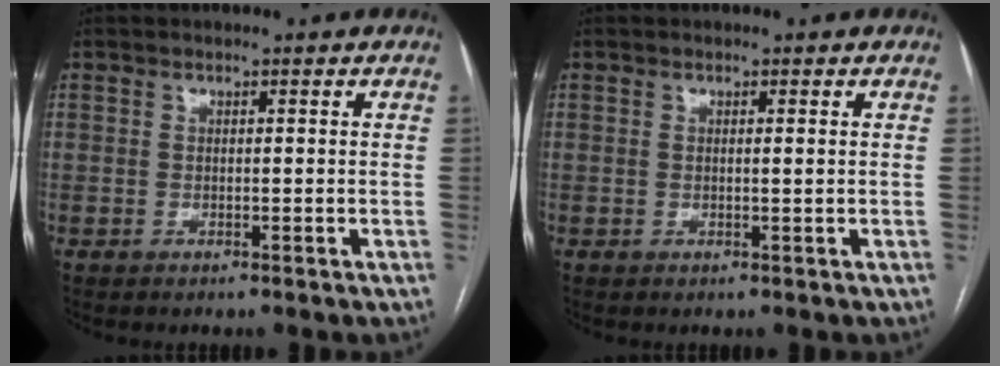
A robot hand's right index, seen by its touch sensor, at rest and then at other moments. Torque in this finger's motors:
{"motor_torque": [0.05, 0.13, -0.08, 0.00]}